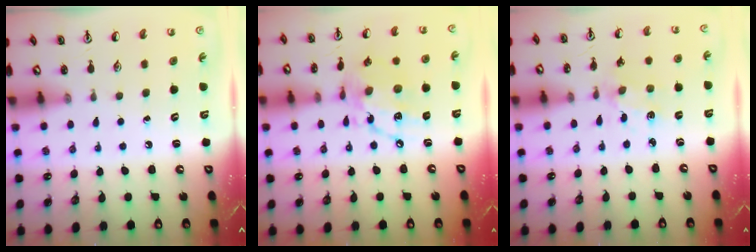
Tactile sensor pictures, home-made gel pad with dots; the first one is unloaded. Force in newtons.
{"total": 13.5, "press": 13.4, "slide": 0.8}
{"total": 2.4, "press": 2.3, "slide": 0.4}